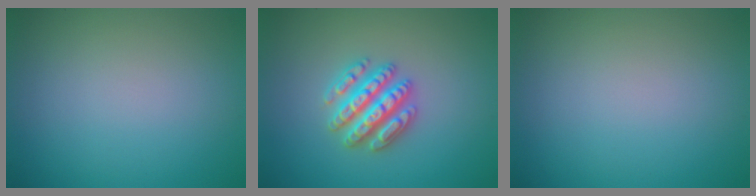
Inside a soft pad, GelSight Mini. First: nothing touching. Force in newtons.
{"total": 4.7, "press": 4.6, "slide": 0.9}
{"total": 0.0}